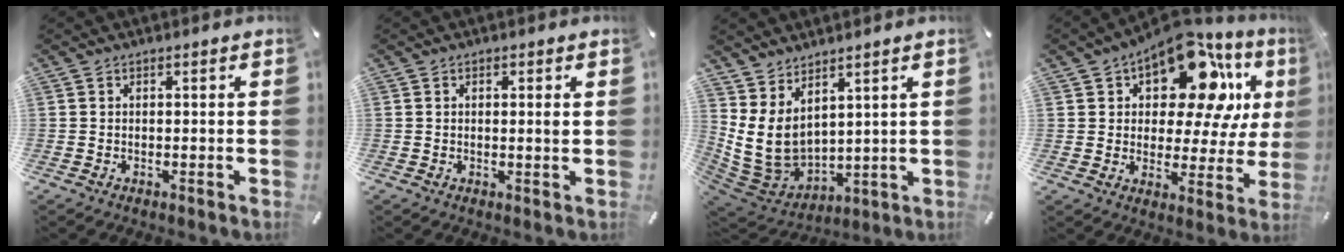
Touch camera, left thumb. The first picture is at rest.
{"total": 1.3, "force": [0.4, 0.2, 1.2], "torque": [-0.016, -0.002, 0.004]}
{"total": 10.8, "force": [3.3, 8.3, 5.9], "torque": [-0.137, -0.033, 0.071]}
{"total": 17.6, "force": [9.9, 9.0, 11.4], "torque": [-0.174, -0.070, 0.169]}